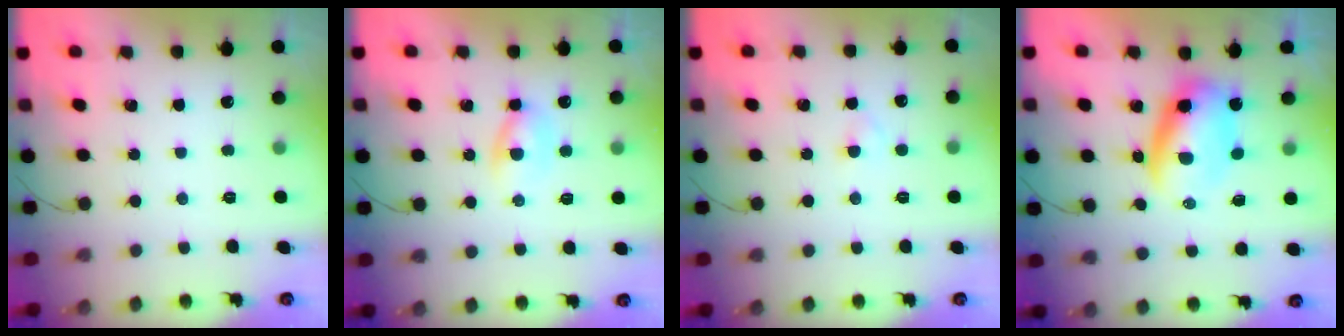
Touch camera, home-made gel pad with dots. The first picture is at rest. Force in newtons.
{"total": 3.5, "press": 3.3, "slide": 1.1}
{"total": 1.8, "press": 1.6, "slide": 0.9}
{"total": 6.6, "press": 6.4, "slide": 1.6}